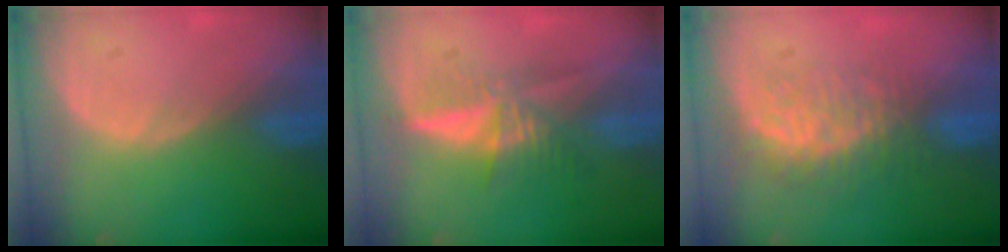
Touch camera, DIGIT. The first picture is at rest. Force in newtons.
{"total": 5.2, "press": 5.1, "slide": 1.0}
{"total": 8.1, "press": 7.2, "slide": 3.7}